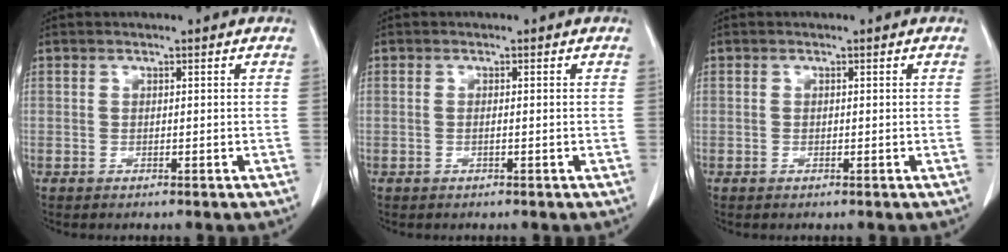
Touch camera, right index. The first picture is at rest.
{"total": 0.5, "force": [-0.1, 0.0, 0.5], "torque": [-0.010, 0.001, -0.001]}
{"total": 0.0}